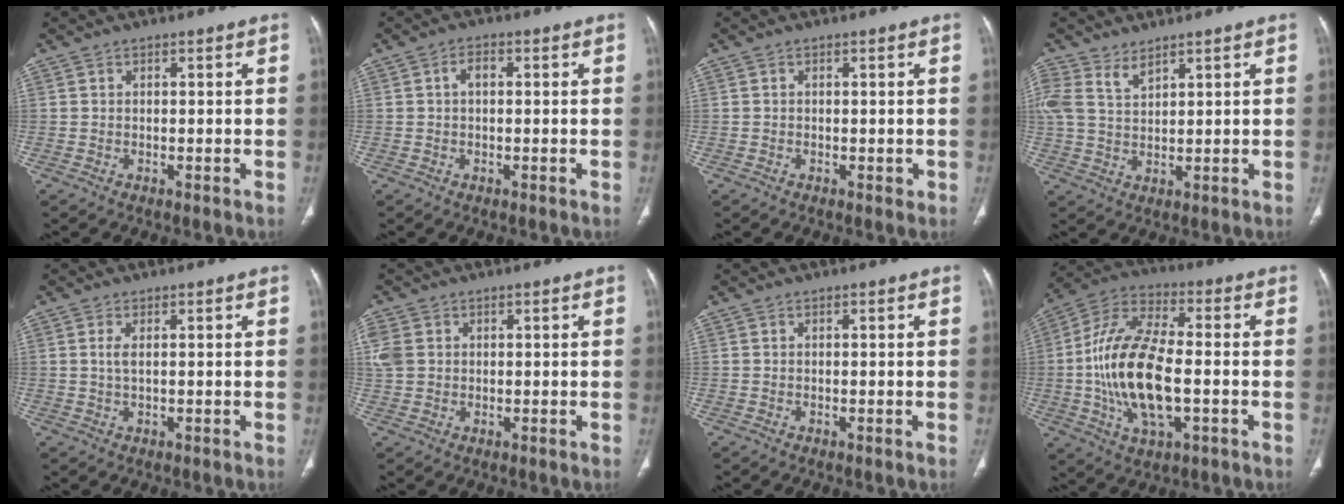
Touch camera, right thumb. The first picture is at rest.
{"total": 2.2, "force": [0.2, 1.3, 1.8], "torque": [-0.028, 0.009, -0.001]}
{"total": 0.5, "force": [-0.1, 0.4, 0.3], "torque": [-0.002, 0.000, -0.003]}
{"total": 5.6, "force": [3.9, 2.5, 3.1], "torque": [-0.064, -0.006, 0.090]}
{"total": 1.7, "force": [0.4, 0.6, 1.6], "torque": [-0.042, 0.001, 0.011]}
{"total": 4.9, "force": [1.1, 4.0, 2.6], "torque": [-0.062, 0.008, 0.027]}
{"total": 0.0}
{"total": 18.4, "force": [-2.4, 8.2, 16.3], "torque": [-0.324, 0.020, -0.044]}